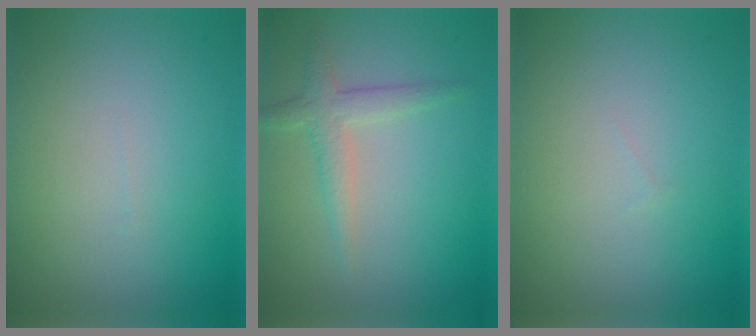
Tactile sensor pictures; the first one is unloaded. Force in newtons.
{"total": 2.5, "press": 2.5, "slide": 0.1}
{"total": 0.0}